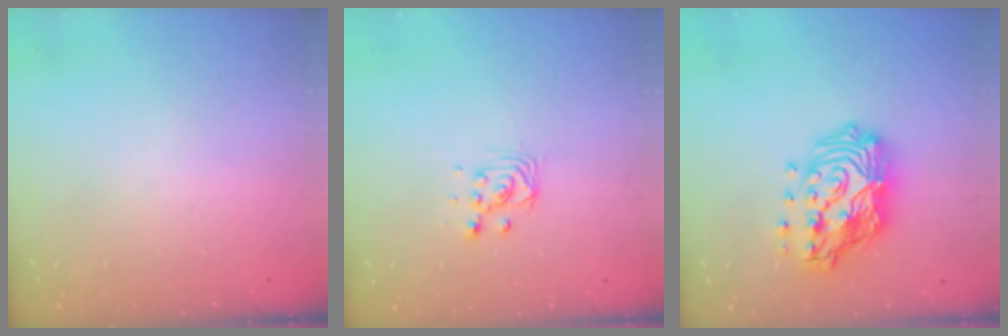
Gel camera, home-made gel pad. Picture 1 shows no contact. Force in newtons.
{"total": 3.6, "press": 3.6, "slide": 0.1}
{"total": 18.6, "press": 18.5, "slide": 1.9}